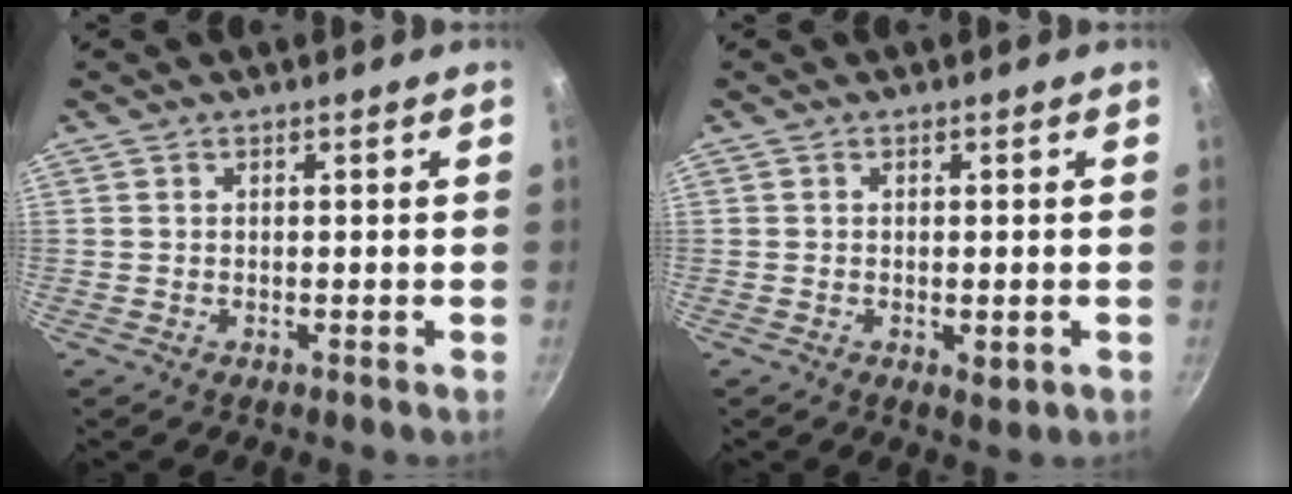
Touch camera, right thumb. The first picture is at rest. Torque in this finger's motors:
{"motor_torque": [-0.25, 0.13, 0.16, 0.33, 0.02]}